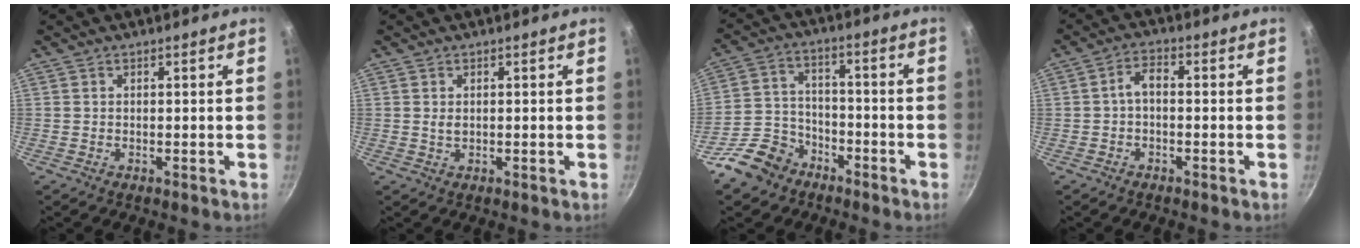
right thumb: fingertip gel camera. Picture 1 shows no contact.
{"total": 1.2, "force": [0.2, 0.6, 1.0], "torque": [-0.018, 0.000, 0.004]}
{"total": 10.3, "force": [-6.9, 6.9, 3.1], "torque": [-0.041, 0.056, -0.130]}
{"total": 3.4, "force": [-0.7, 1.9, 2.7], "torque": [-0.047, 0.023, -0.017]}